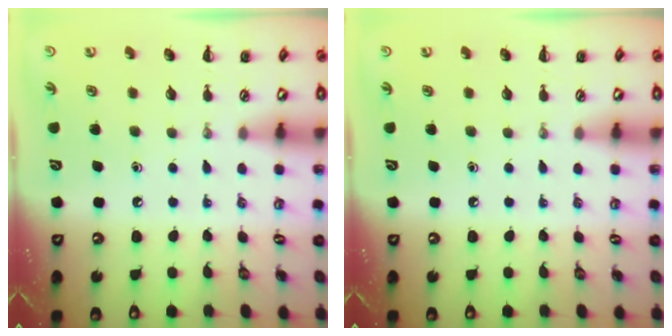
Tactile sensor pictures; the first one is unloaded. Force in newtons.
{"total": 0.0}